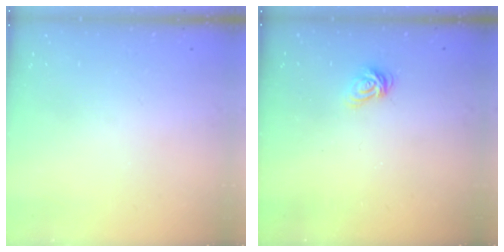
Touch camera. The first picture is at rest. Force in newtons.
{"total": 6.3, "press": 6.3, "slide": 0.5}